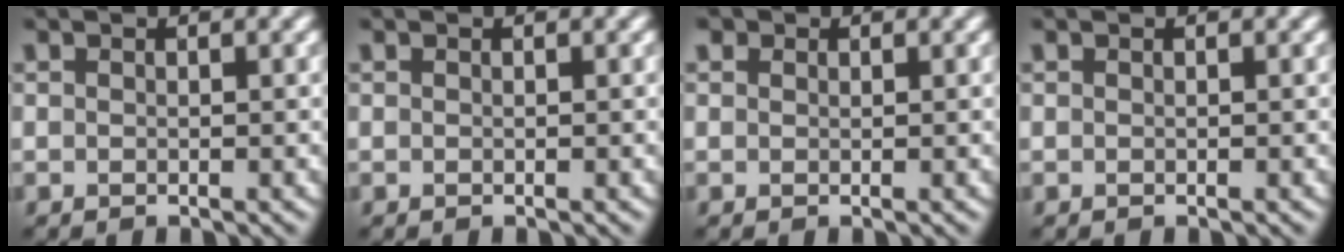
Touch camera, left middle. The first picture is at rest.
{"total": 0.0}
{"total": 0.6, "force": [0.4, 0.3, 0.1], "torque": [0.000, -0.002, 0.003]}
{"total": 0.0}